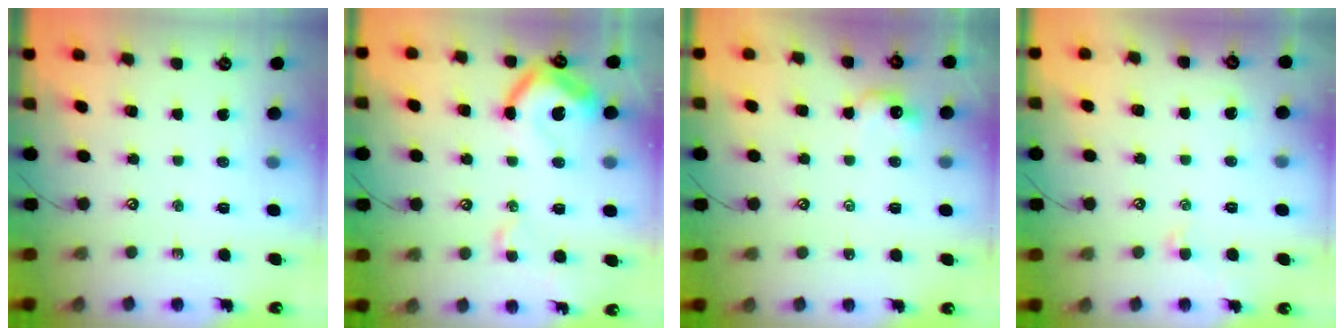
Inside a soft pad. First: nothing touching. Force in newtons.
{"total": 11.2, "press": 11.1, "slide": 1.5}
{"total": 1.5, "press": 1.4, "slide": 0.5}
{"total": 1.0, "press": 0.9, "slide": 0.6}